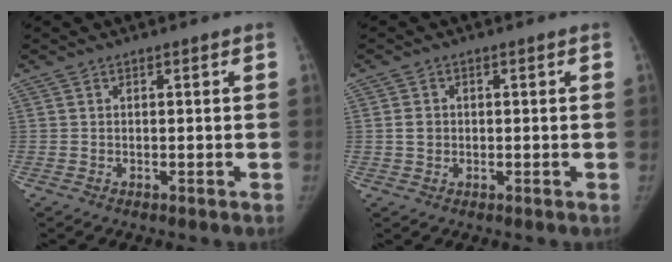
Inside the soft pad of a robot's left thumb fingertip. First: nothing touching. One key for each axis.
{"total": 2.3, "fx": 0.1, "fy": 2.0, "fz": 1.1, "tx": -0.015, "ty": 0.003, "tz": 0.002}